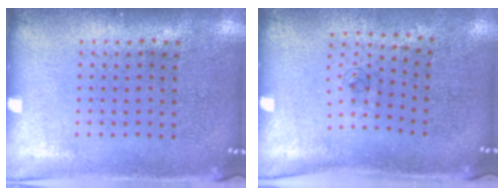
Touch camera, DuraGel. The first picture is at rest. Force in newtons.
{"total": 0.6, "press": 0.2, "slide": 0.6}